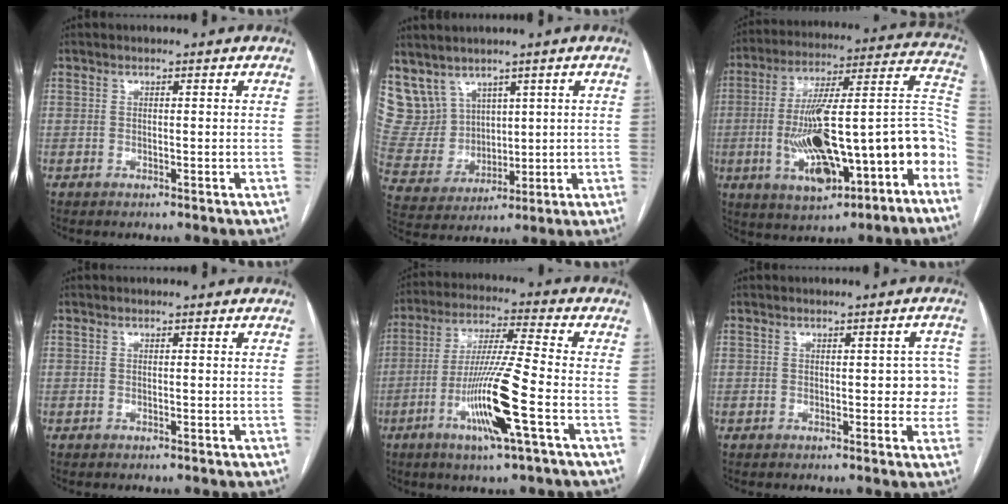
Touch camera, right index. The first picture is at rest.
{"total": 10.1, "force": [6.4, 7.6, 2.0], "torque": [-0.064, 0.035, 0.157]}
{"total": 23.4, "force": [-7.6, 6.0, 21.3], "torque": [-0.292, 0.030, -0.102]}
{"total": 0.0}
{"total": 13.0, "force": [-4.7, -0.5, 12.1], "torque": [-0.237, -0.013, -0.091]}
{"total": 4.3, "force": [0.3, 2.1, 3.7], "torque": [-0.026, 0.021, 0.004]}